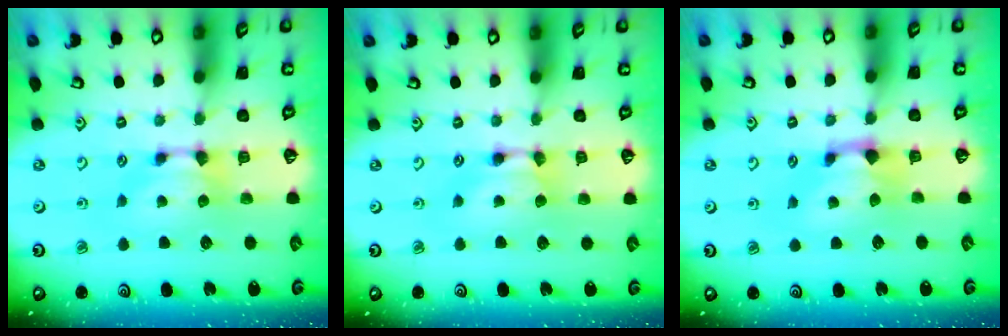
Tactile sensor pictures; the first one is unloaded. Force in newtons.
{"total": 1.7, "press": 1.7, "slide": 0.2}
{"total": 1.2, "press": 0.4, "slide": 1.1}